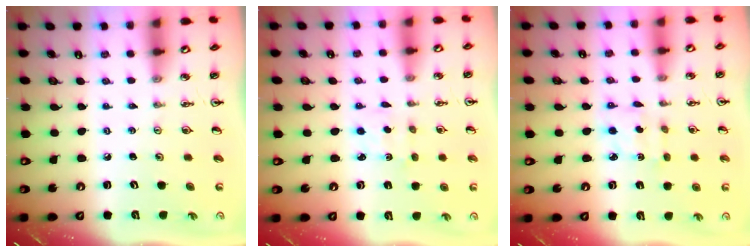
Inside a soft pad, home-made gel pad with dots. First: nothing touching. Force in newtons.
{"total": 2.4, "press": 2.3, "slide": 0.4}
{"total": 2.5, "press": 2.5, "slide": 0.1}